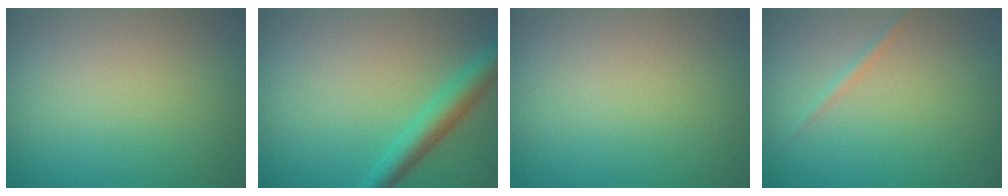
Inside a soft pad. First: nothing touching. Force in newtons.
{"total": 3.4, "press": 3.4, "slide": 0.1}
{"total": 0.0}
{"total": 0.8, "press": 0.8, "slide": 0.1}